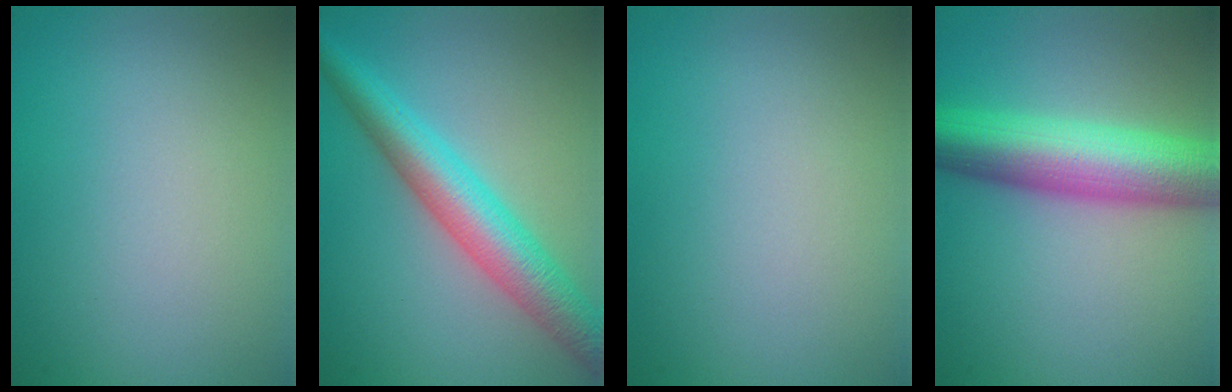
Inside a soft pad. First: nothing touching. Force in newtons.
{"total": 6.4, "press": 6.4, "slide": 0.1}
{"total": 0.0}
{"total": 9.1, "press": 9.1, "slide": 0.2}